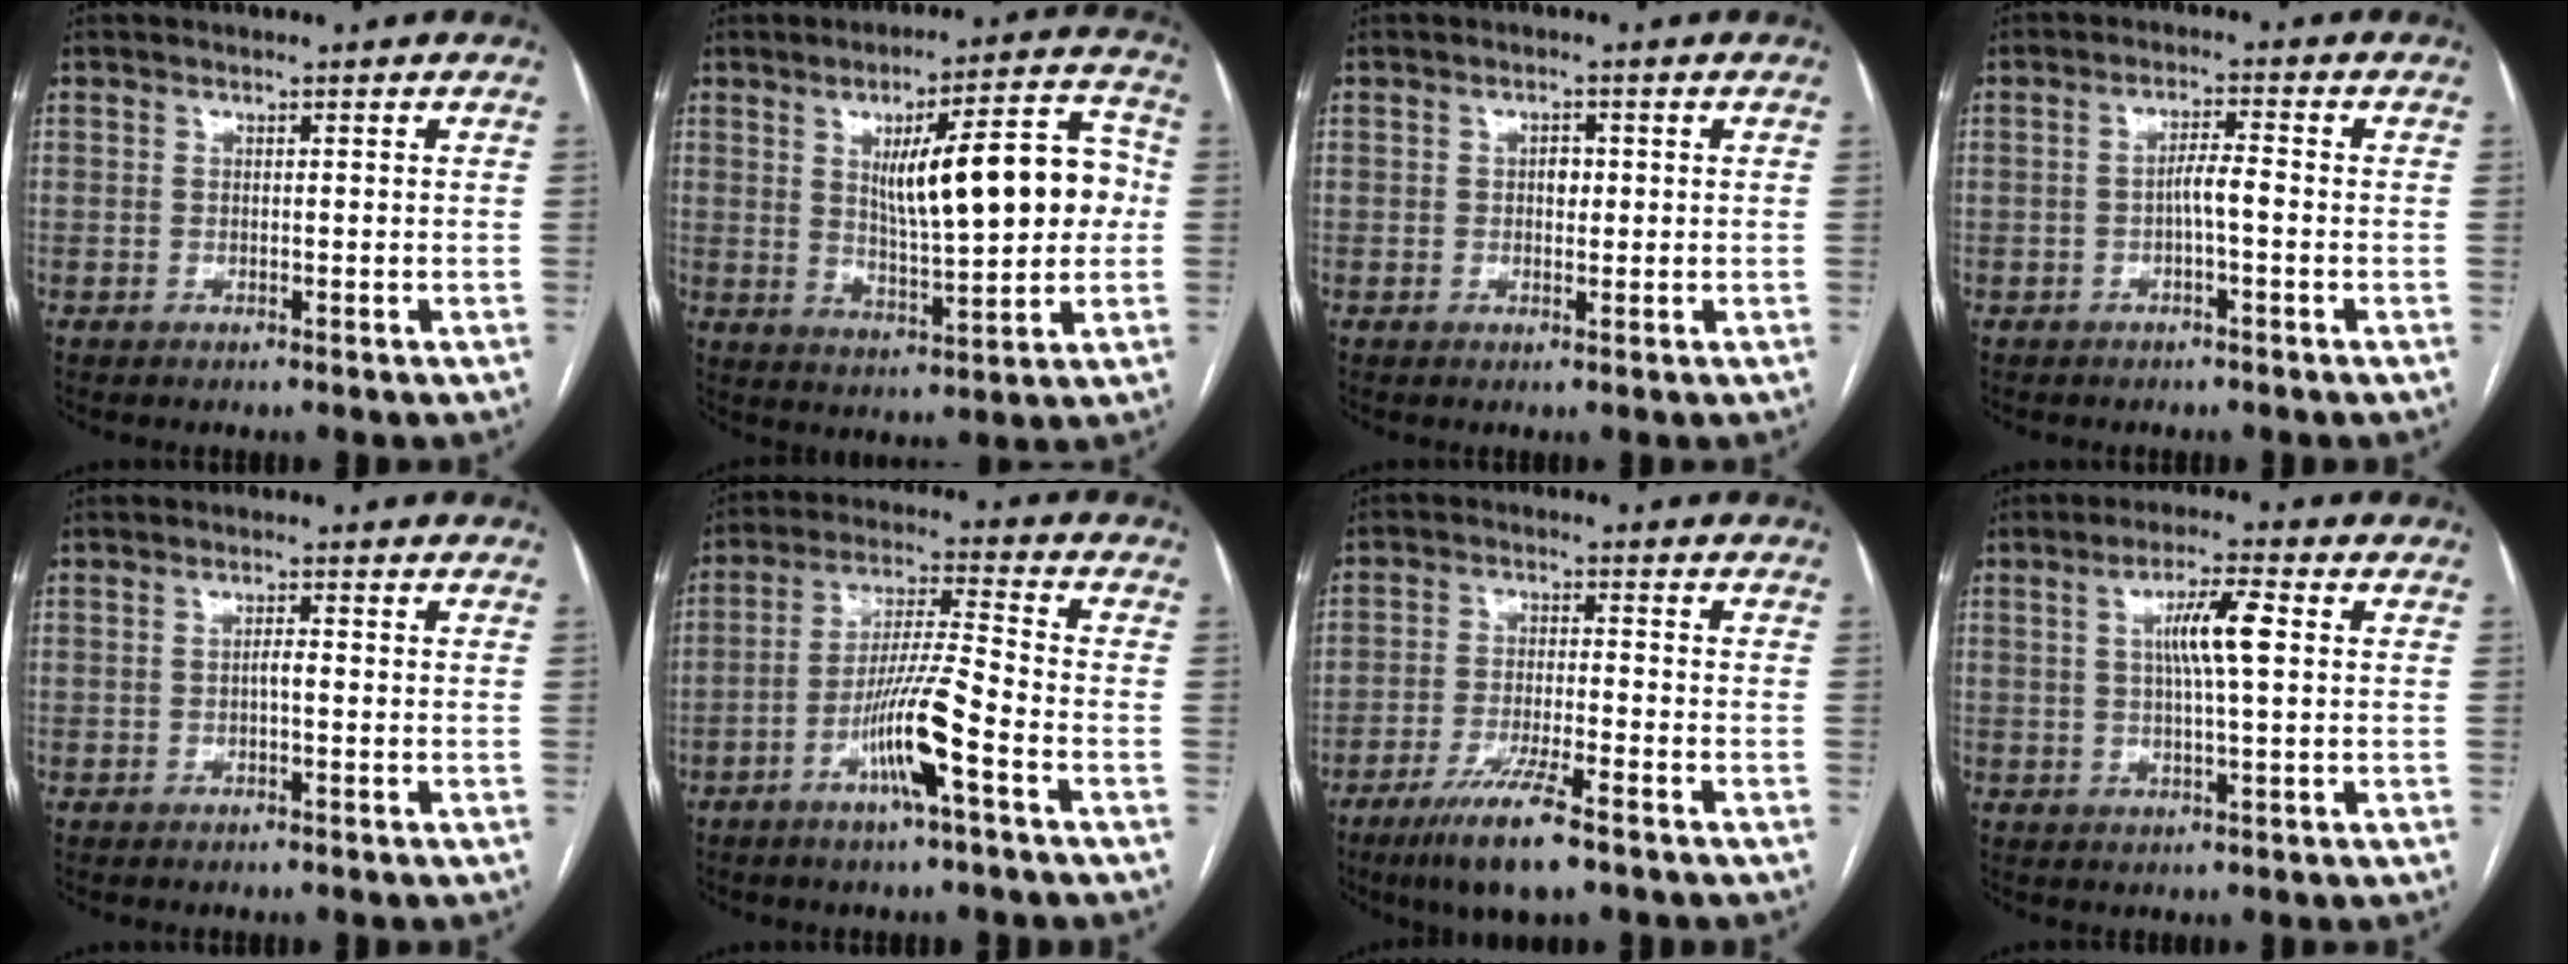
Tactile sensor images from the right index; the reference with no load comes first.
{"total": 15.7, "force": [2.2, 3.4, 15.1], "torque": [-0.217, 0.025, 0.039]}
{"total": 1.7, "force": [0.2, 1.1, 1.3], "torque": [-0.016, 0.002, 0.003]}
{"total": 3.0, "force": [-0.8, 0.3, 2.9], "torque": [-0.046, 0.005, -0.013]}
{"total": 1.2, "force": [-0.3, 0.2, 1.2], "torque": [-0.019, 0.003, -0.005]}
{"total": 10.3, "force": [-4.8, -0.1, 9.1], "torque": [-0.178, 0.001, -0.091]}
{"total": 11.0, "force": [-7.4, 1.6, 8.0], "torque": [-0.148, -0.024, -0.128]}
{"total": 6.8, "force": [1.3, 0.5, 6.6], "torque": [-0.119, 0.007, 0.023]}